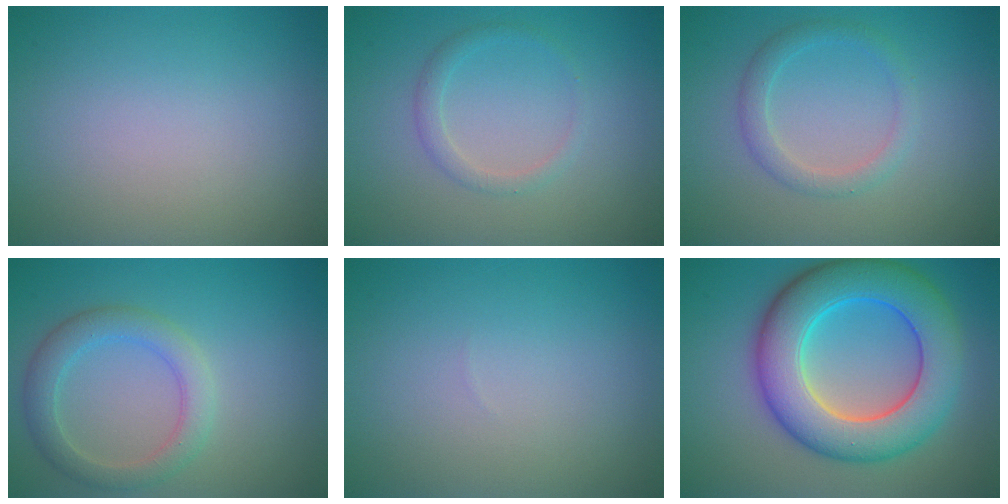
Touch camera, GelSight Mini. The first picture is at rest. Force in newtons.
{"total": 1.5, "press": 1.5, "slide": 0.1}
{"total": 2.1, "press": 2.1, "slide": 0.1}
{"total": 3.3, "press": 3.3, "slide": 0.2}
{"total": 0.0}
{"total": 10.2, "press": 10.2, "slide": 0.2}